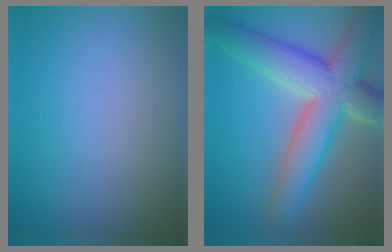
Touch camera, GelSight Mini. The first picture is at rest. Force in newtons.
{"total": 9.3, "press": 9.3, "slide": 0.8}